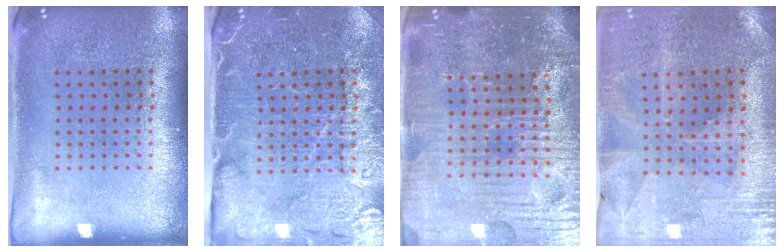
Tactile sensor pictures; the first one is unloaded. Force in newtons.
{"total": 4.6, "press": 4.2, "slide": 1.9}
{"total": 5.6, "press": 5.2, "slide": 1.9}
{"total": 0.9, "press": 0.8, "slide": 0.3}